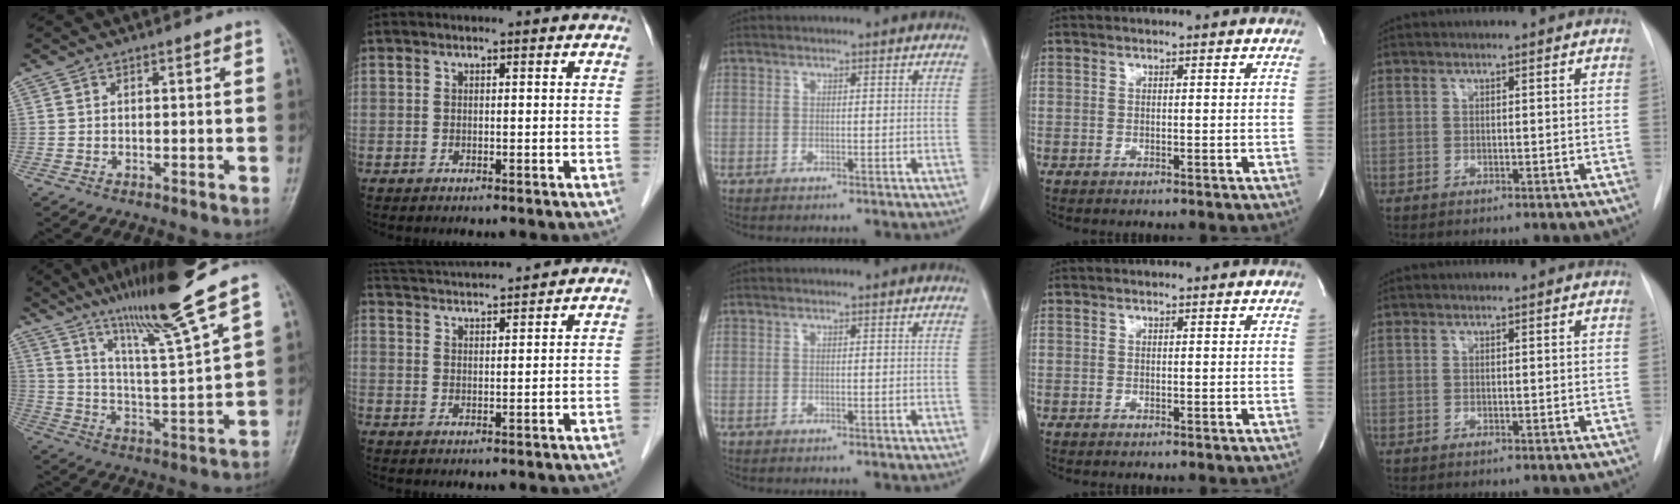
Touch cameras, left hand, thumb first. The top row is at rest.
{"thumb": {"total": 16.5, "force": [12.5, -0.8, 10.8], "torque": [-0.173, -0.068, 0.218]}, "index": {"total": 12.0, "force": [11.3, 0.2, 4.0], "torque": [-0.088, 0.028, 0.176]}}